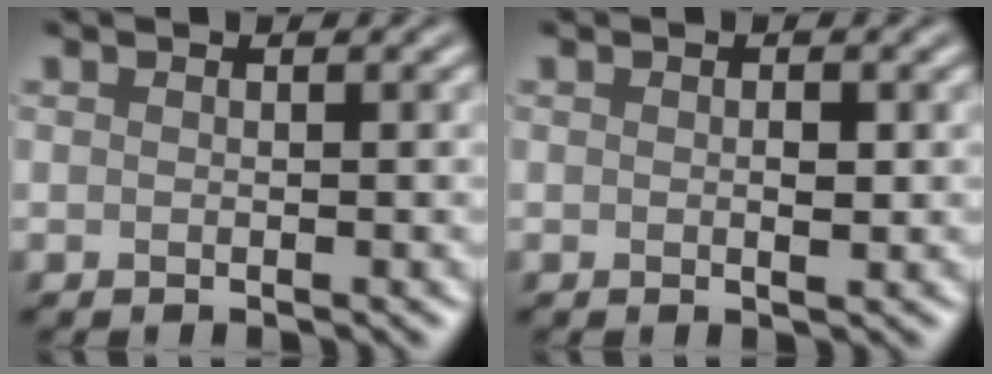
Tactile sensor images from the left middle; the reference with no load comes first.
{"total": 0.9, "force": [-0.2, 0.1, 0.8], "torque": [-0.017, -0.005, 0.001]}